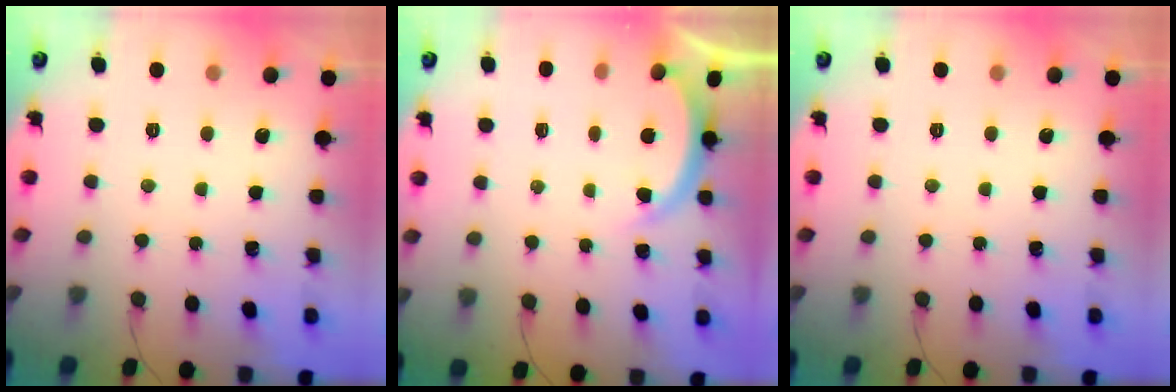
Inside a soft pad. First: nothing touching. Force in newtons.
{"total": 4.6, "press": 4.6, "slide": 0.6}
{"total": 0.0}